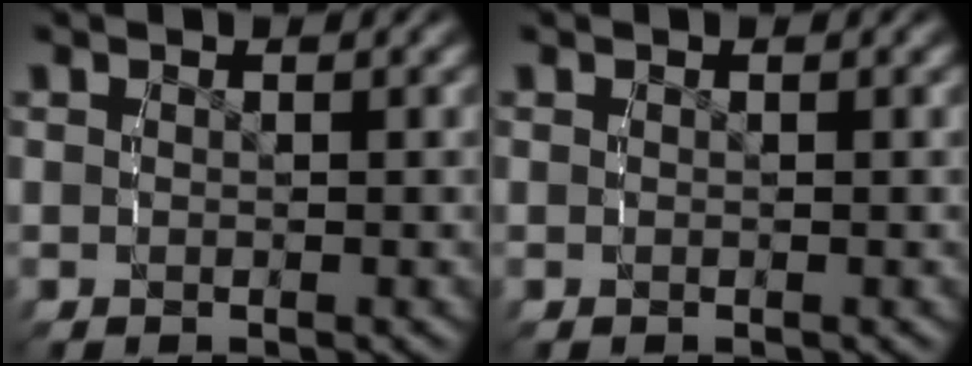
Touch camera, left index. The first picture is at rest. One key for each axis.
{"total": 0.0}